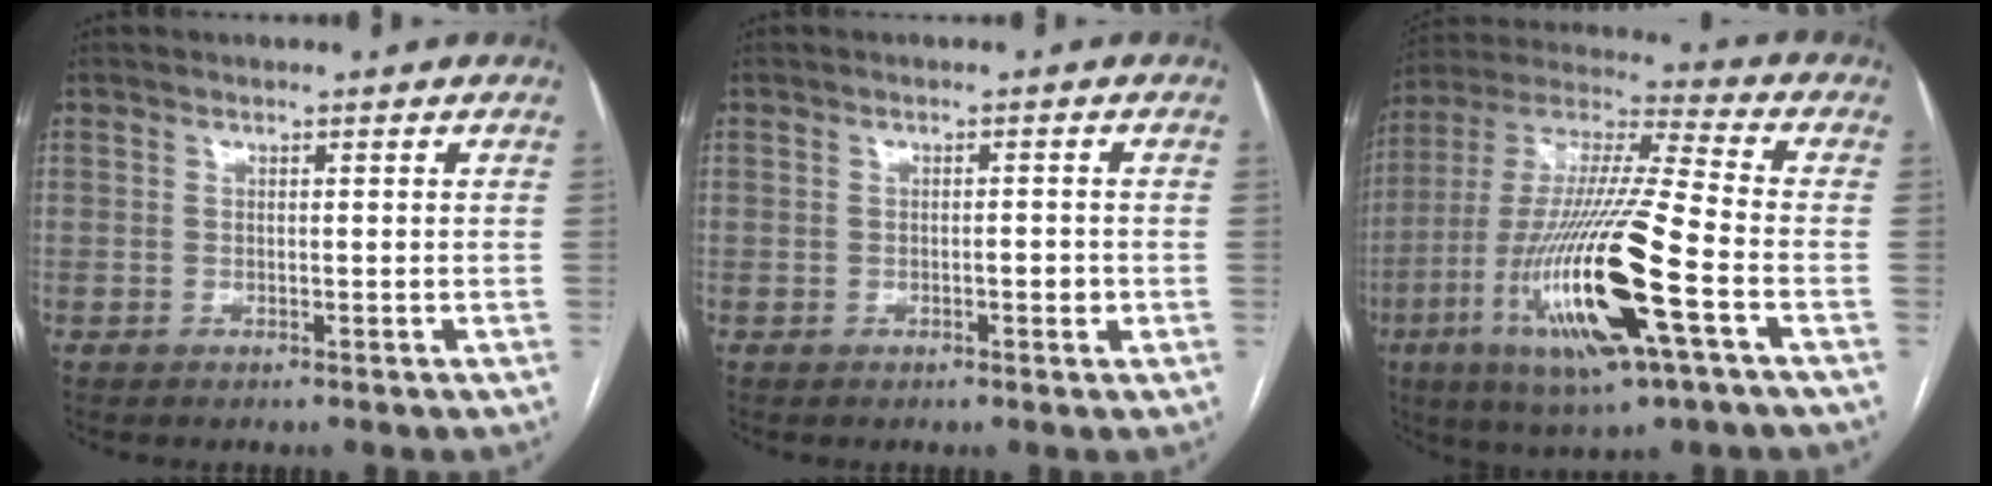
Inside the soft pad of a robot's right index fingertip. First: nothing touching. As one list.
[{"total": 1.7, "force": [-0.3, 0.7, 1.5], "torque": [-0.024, 0.000, -0.002]}, {"total": 22.3, "force": [-7.7, 2.1, 20.8], "torque": [-0.437, -0.032, -0.141]}]